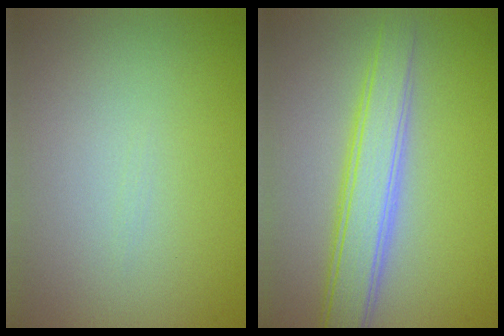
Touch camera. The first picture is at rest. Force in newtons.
{"total": 3.9, "press": 3.9, "slide": 0.2}